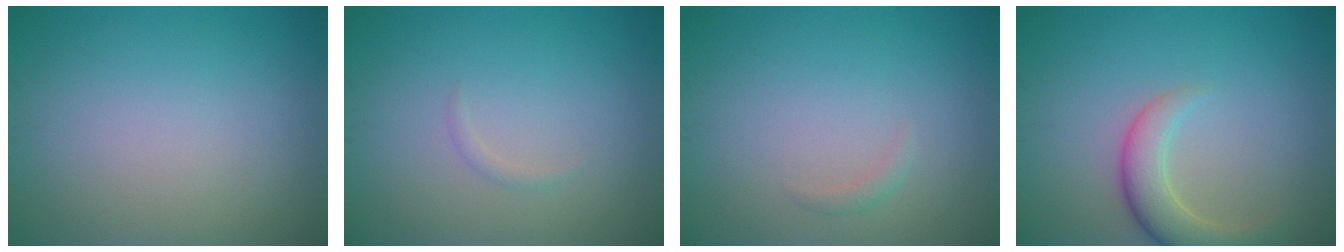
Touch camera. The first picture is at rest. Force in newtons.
{"total": 0.6, "press": 0.6, "slide": 0.0}
{"total": 0.7, "press": 0.7, "slide": 0.1}
{"total": 4.1, "press": 4.1, "slide": 0.3}